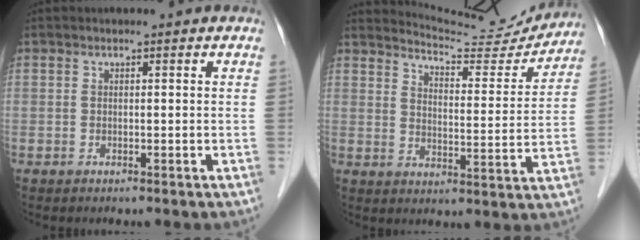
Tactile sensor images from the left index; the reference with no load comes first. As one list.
[{"total": 12.0, "force": [11.9, 0.6, 0.8], "torque": [-0.012, -0.039, 0.151]}]